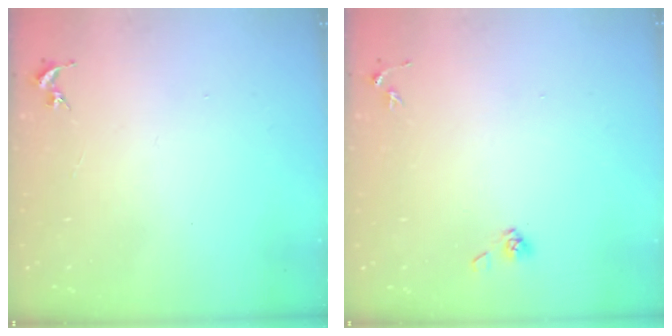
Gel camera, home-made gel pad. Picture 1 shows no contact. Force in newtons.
{"total": 3.8, "press": 3.4, "slide": 1.7}